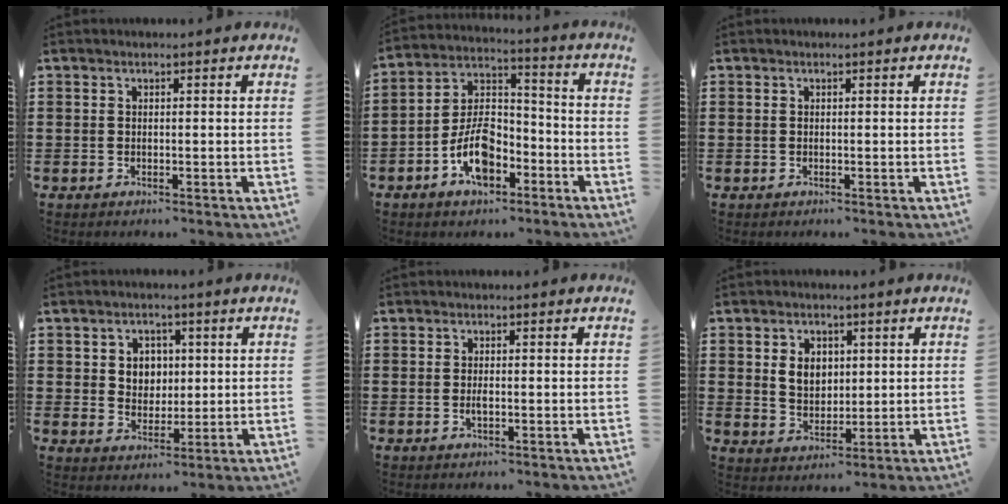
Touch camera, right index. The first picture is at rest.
{"total": 8.8, "force": [-4.5, 4.7, 6.0], "torque": [-0.129, 0.012, -0.084]}
{"total": 0.0}
{"total": 4.2, "force": [1.1, 3.8, 1.3], "torque": [-0.035, 0.011, 0.015]}
{"total": 1.1, "force": [-0.2, 0.2, 1.1], "torque": [-0.020, -0.004, -0.003]}
{"total": 4.7, "force": [1.1, 3.7, 2.8], "torque": [-0.059, 0.009, 0.015]}